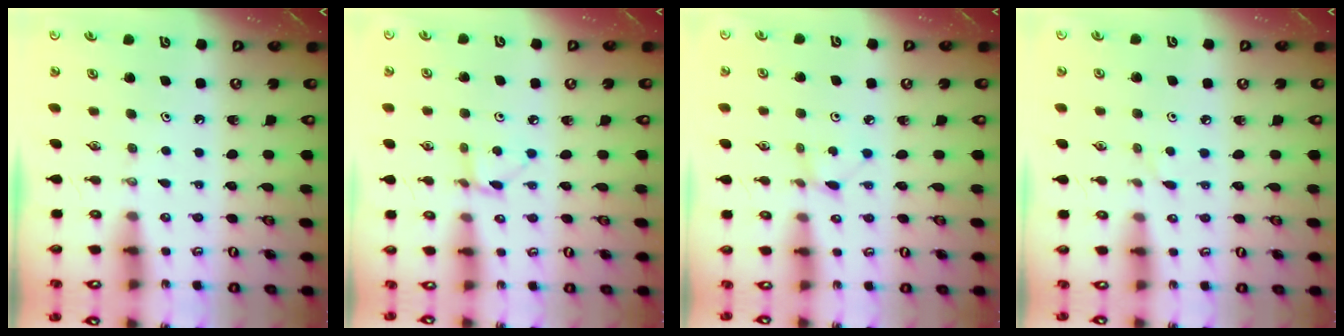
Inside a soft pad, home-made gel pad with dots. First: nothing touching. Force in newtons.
{"total": 2.8, "press": 2.7, "slide": 0.3}
{"total": 1.1, "press": 1.1, "slide": 0.1}
{"total": 2.2, "press": 2.2, "slide": 0.3}